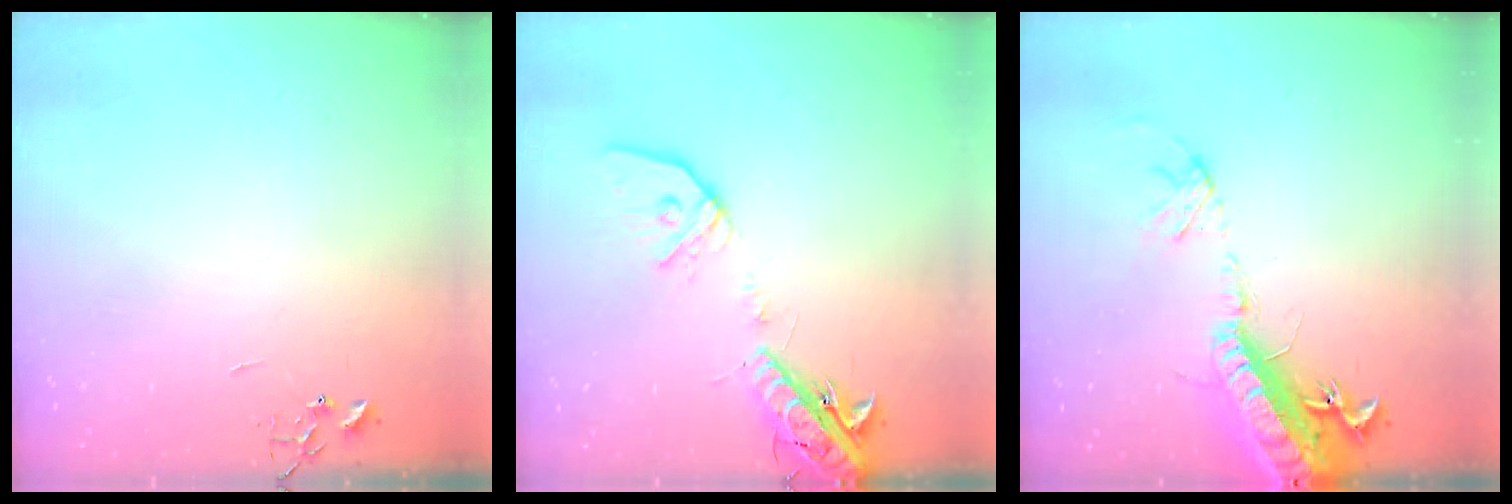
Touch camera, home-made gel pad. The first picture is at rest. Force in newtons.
{"total": 15.6, "press": 15.3, "slide": 3.2}
{"total": 20.9, "press": 20.3, "slide": 4.9}